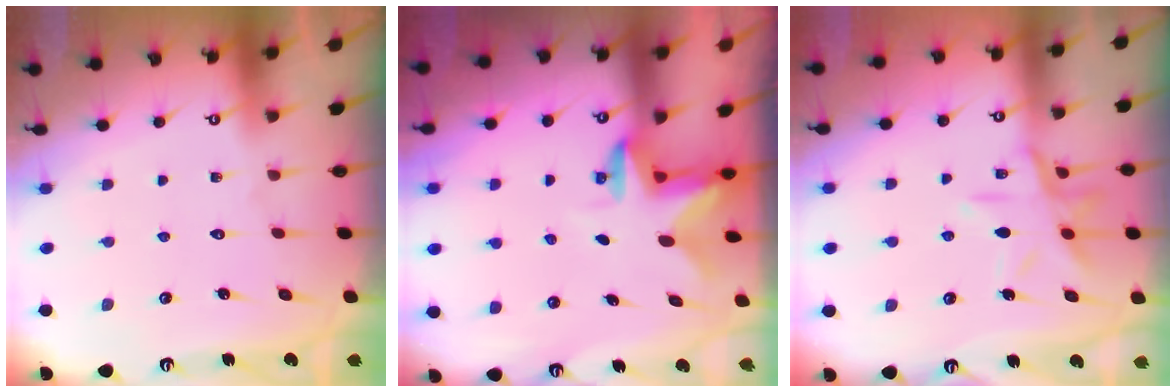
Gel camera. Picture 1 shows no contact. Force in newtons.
{"total": 2.5, "press": 2.4, "slide": 0.6}
{"total": 12.4, "press": 12.4, "slide": 0.9}